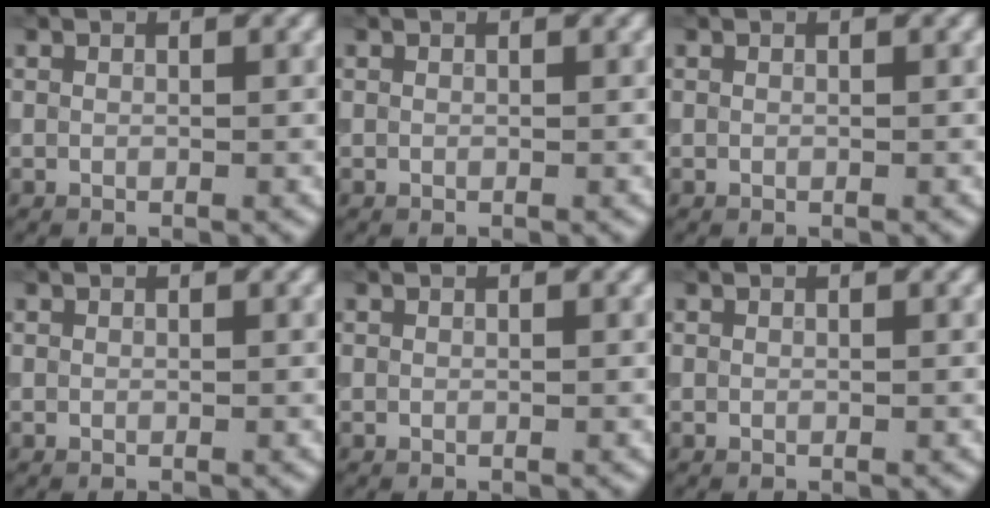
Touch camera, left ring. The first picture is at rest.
{"total": 0.0}
{"total": 0.0}
{"total": 0.0}
{"total": 0.0}
{"total": 0.0}